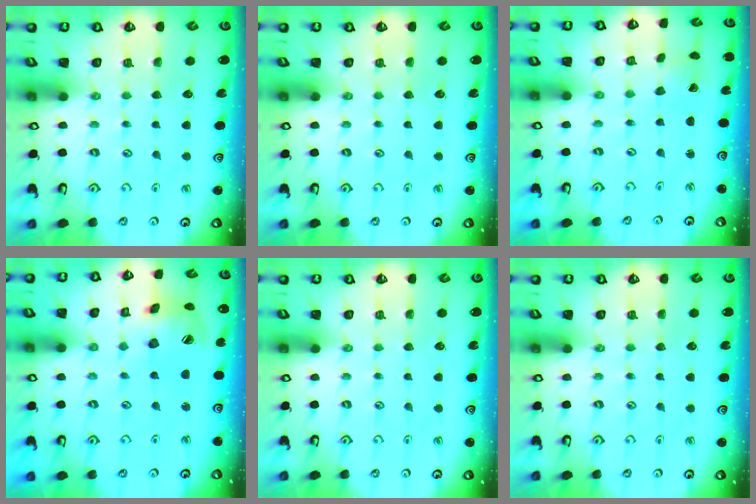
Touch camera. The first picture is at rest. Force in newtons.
{"total": 0.0}
{"total": 0.8, "press": 0.8, "slide": 0.0}
{"total": 13.8, "press": 13.7, "slide": 2.2}
{"total": 0.0}
{"total": 0.0}